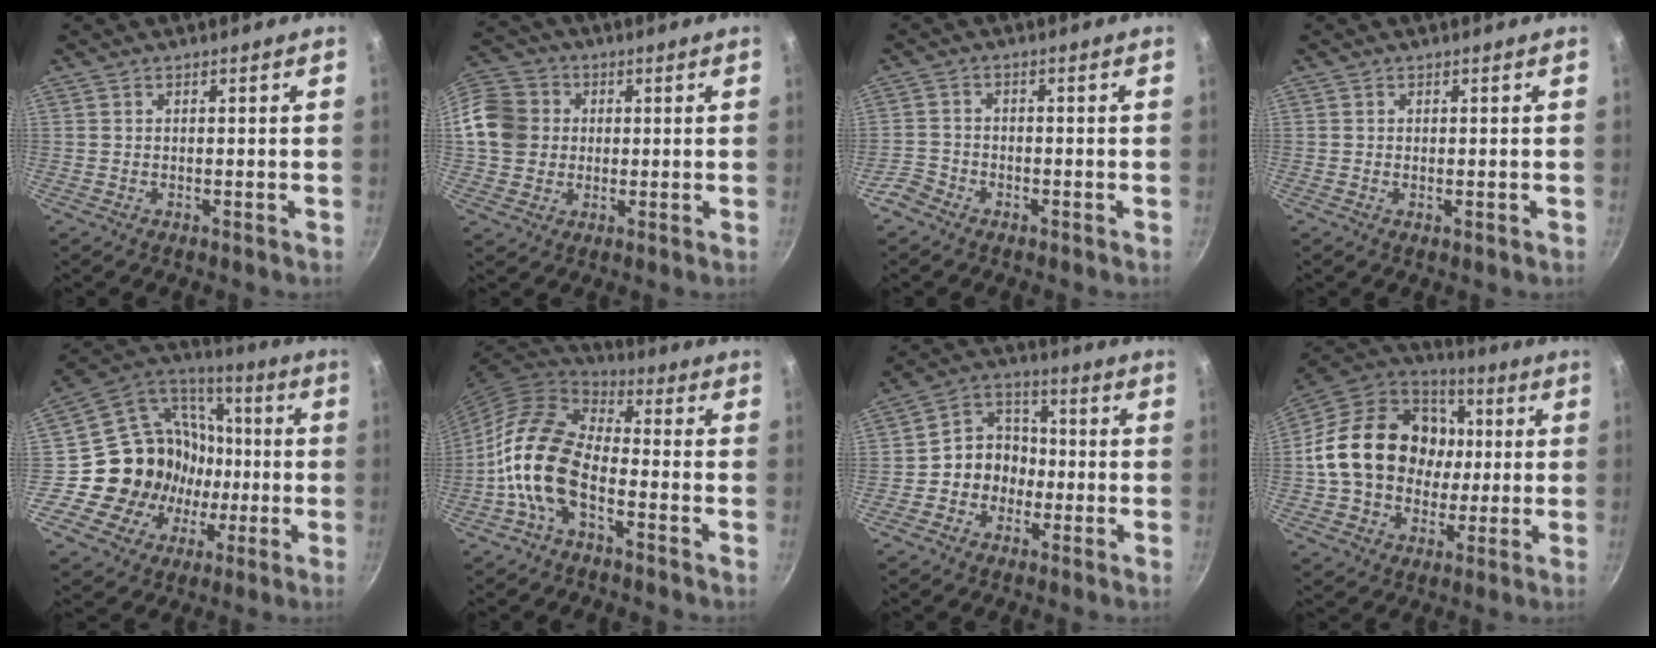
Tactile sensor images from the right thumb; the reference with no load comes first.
{"total": 13.0, "force": [1.2, 11.4, 6.1], "torque": [-0.101, 0.019, 0.010]}
{"total": 3.6, "force": [-2.6, 2.3, 0.9], "torque": [-0.016, 0.029, -0.052]}
{"total": 0.7, "force": [-0.1, 0.3, 0.7], "torque": [-0.011, -0.001, -0.002]}
{"total": 20.7, "force": [-2.7, 18.9, 8.1], "torque": [-0.109, 0.035, -0.031]}
{"total": 14.7, "force": [-5.1, 8.3, 11.0], "torque": [-0.192, 0.049, -0.116]}
{"total": 8.9, "force": [-2.2, 7.7, 3.8], "torque": [-0.015, 0.040, -0.049]}
{"total": 23.9, "force": [1.2, 19.2, 14.2], "torque": [-0.217, 0.034, 0.019]}